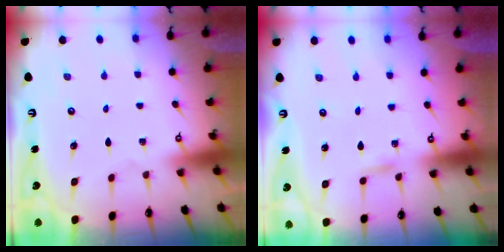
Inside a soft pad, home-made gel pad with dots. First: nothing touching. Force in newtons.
{"total": 1.4, "press": 1.4, "slide": 0.0}